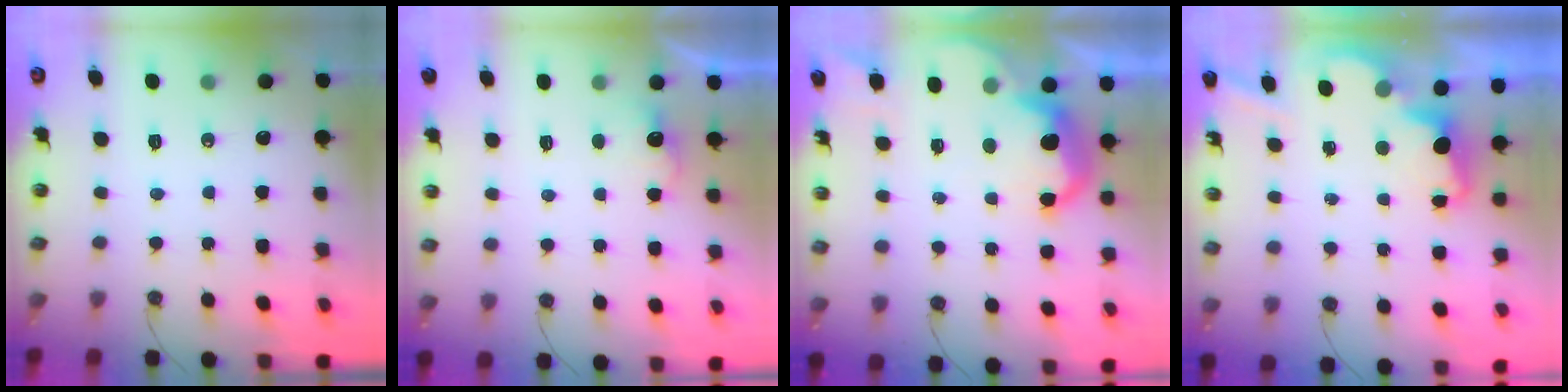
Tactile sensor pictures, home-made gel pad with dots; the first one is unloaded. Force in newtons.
{"total": 3.1, "press": 3.0, "slide": 0.8}
{"total": 7.9, "press": 7.9, "slide": 0.8}
{"total": 3.5, "press": 3.4, "slide": 0.8}